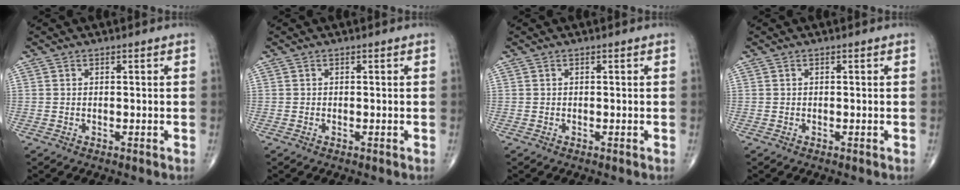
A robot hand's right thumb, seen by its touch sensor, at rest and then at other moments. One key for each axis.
{"total": 0.0}
{"total": 0.0}
{"total": 0.0}